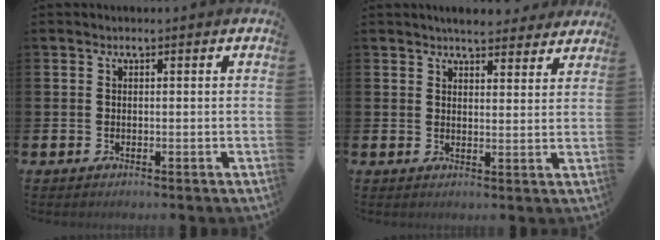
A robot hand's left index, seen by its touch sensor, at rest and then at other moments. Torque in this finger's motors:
{"motor_torque": [1.07, -1.07, 0.19, 0.05]}